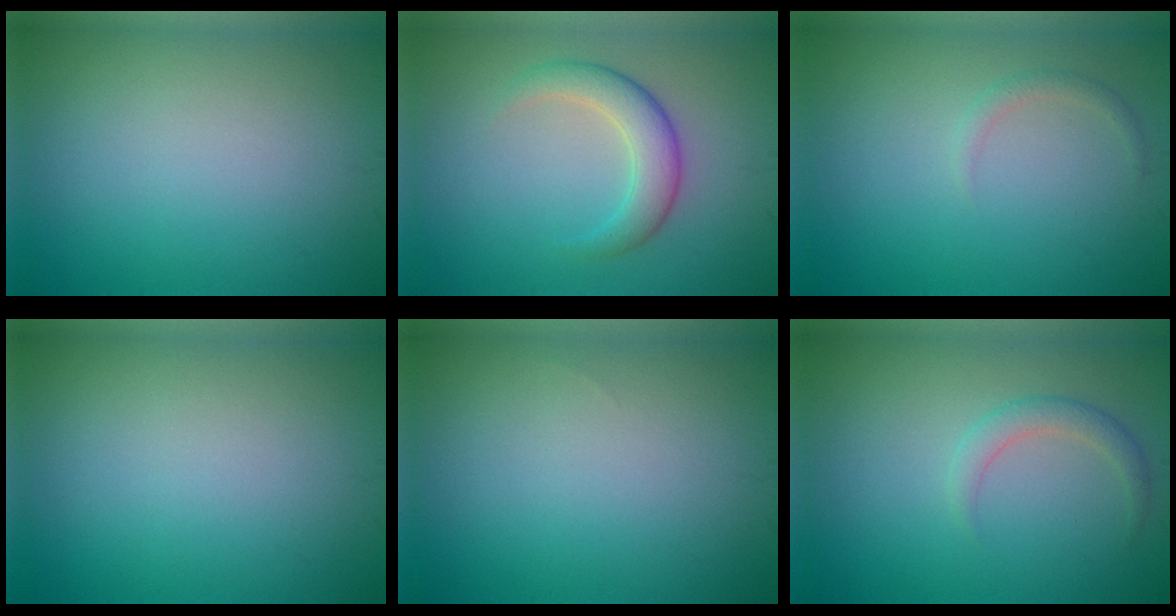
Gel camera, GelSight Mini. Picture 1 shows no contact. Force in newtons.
{"total": 3.6, "press": 3.6, "slide": 0.3}
{"total": 0.9, "press": 0.9, "slide": 0.0}
{"total": 0.0}
{"total": 0.0}
{"total": 1.7, "press": 1.7, "slide": 0.1}